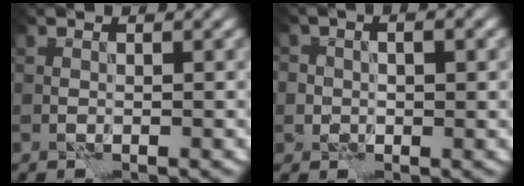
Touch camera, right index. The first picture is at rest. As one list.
[{"total": 2.6, "force": [0.4, 2.1, 1.5], "torque": [-0.003, 0.007, -0.012]}]